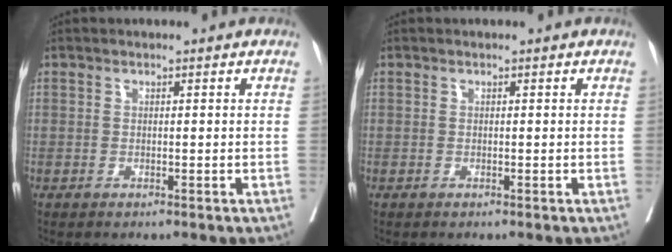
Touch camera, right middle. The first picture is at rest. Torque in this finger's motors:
{"motor_torque": [0.73, -0.82, -0.08, -0.07]}